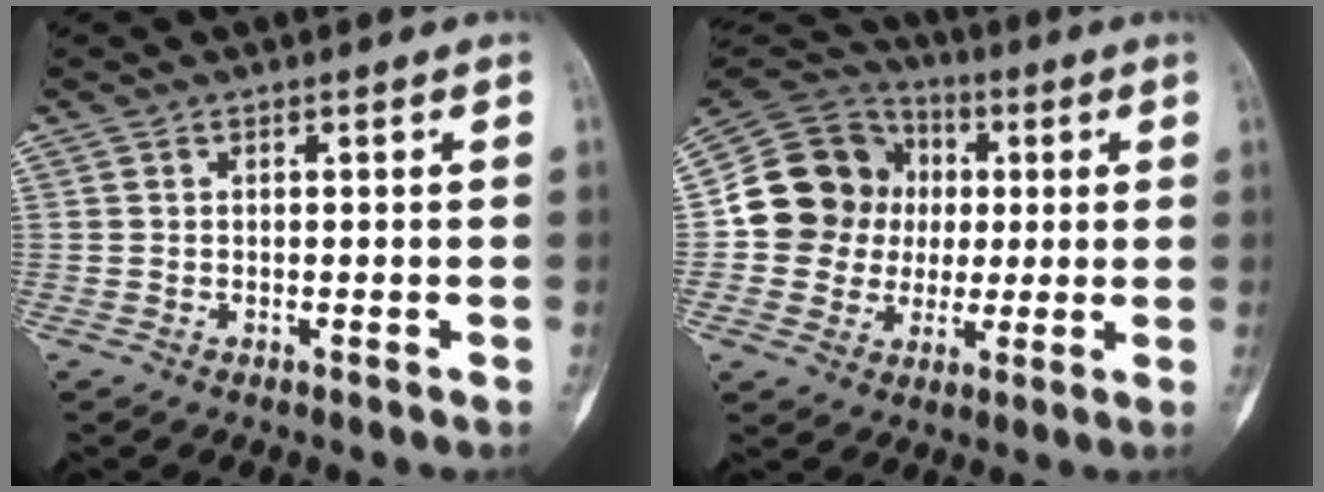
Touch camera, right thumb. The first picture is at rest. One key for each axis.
{"total": 15.6, "fx": 1.0, "fy": 14.5, "fz": 5.8, "tx": -0.072, "ty": 0.027, "tz": 0.022}